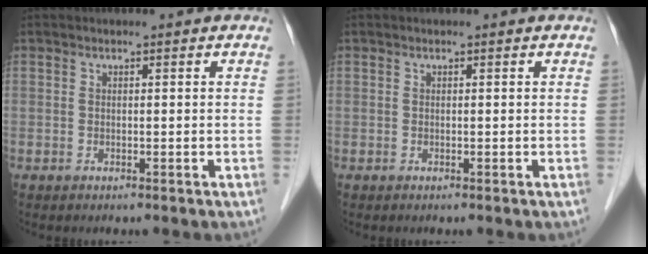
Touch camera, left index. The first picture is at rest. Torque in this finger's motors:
{"motor_torque": [0.02, 0.02, 0.00, 0.00]}